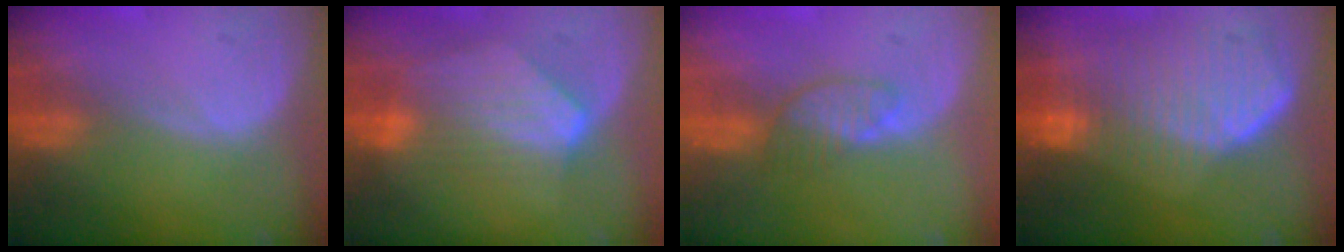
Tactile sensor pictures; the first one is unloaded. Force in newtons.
{"total": 7.4, "press": 7.2, "slide": 1.6}
{"total": 3.5, "press": 3.4, "slide": 0.9}
{"total": 10.8, "press": 9.4, "slide": 5.3}